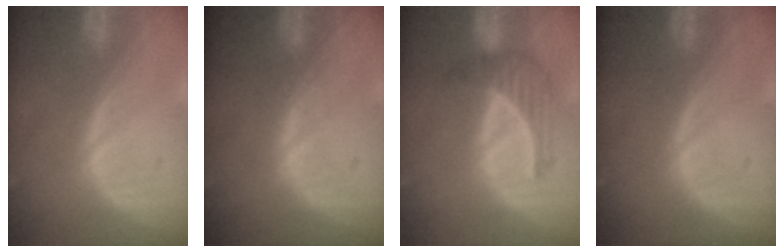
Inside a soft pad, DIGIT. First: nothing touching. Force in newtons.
{"total": 1.0, "press": 1.0, "slide": 0.2}
{"total": 4.5, "press": 4.4, "slide": 0.8}
{"total": 0.0}